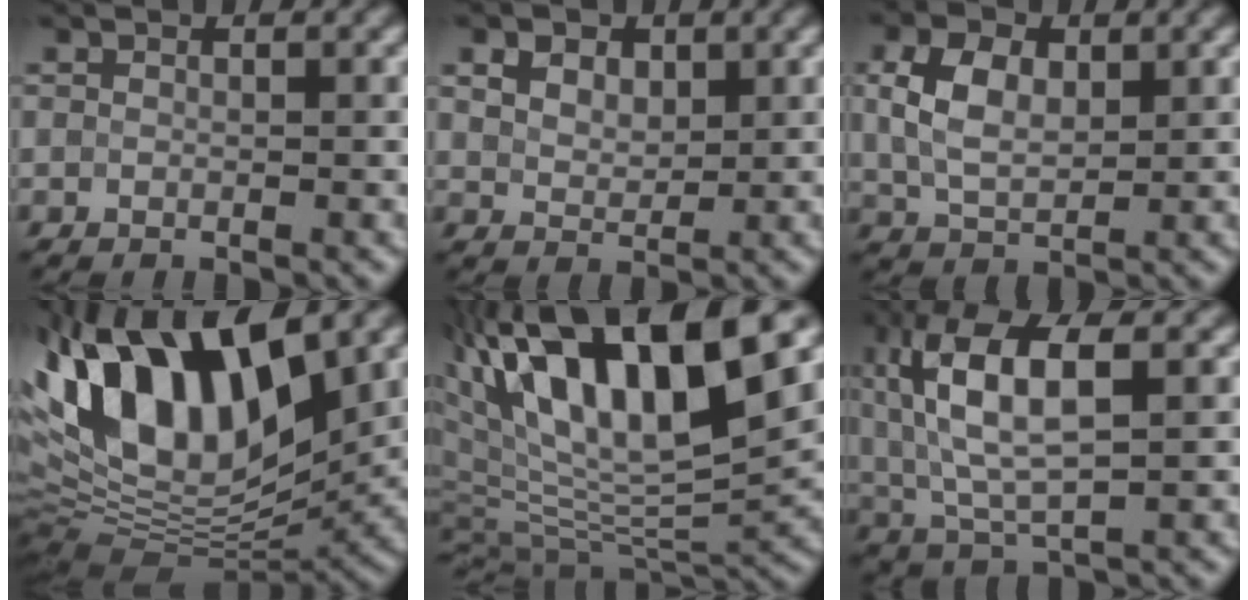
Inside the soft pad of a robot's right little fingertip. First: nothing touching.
{"total": 5.1, "force": [3.0, 3.1, 2.8], "torque": [-0.072, 0.016, 0.048]}
{"total": 4.7, "force": [1.5, 2.9, 3.4], "torque": [-0.080, 0.011, 0.030]}
{"total": 15.6, "force": [5.5, 7.5, 12.5], "torque": [-0.244, 0.034, 0.092]}
{"total": 16.0, "force": [7.5, 5.7, 12.9], "torque": [-0.231, 0.031, 0.136]}
{"total": 9.9, "force": [2.7, 4.0, 8.6], "torque": [-0.192, 0.023, 0.053]}